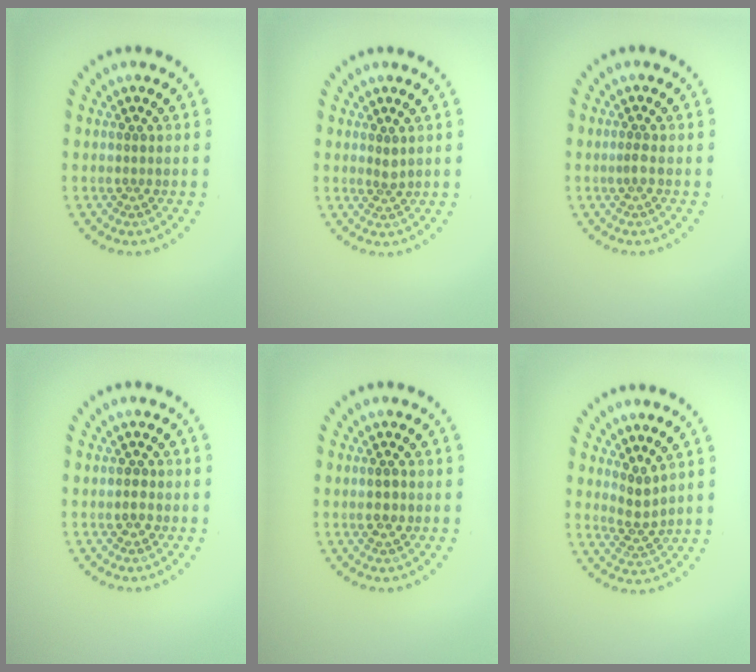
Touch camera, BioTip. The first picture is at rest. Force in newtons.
{"total": 1.0, "press": 0.7, "slide": 0.7}
{"total": 0.9, "press": 0.5, "slide": 0.7}
{"total": 1.2, "press": 1.1, "slide": 0.5}
{"total": 1.5, "press": 1.5, "slide": 0.4}
{"total": 2.0, "press": 1.6, "slide": 1.3}